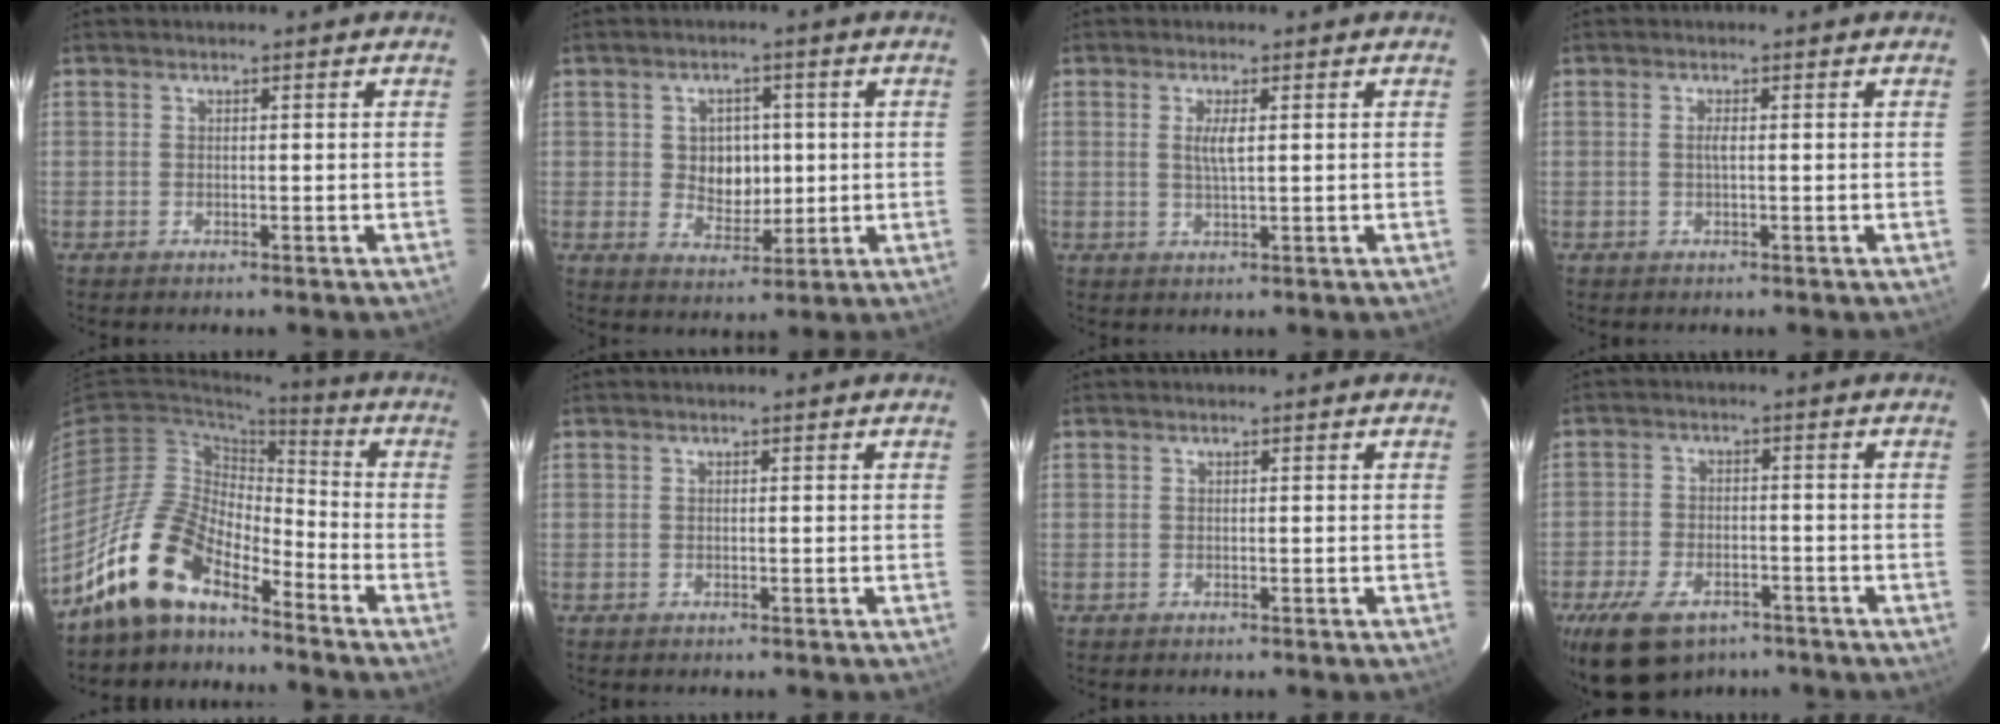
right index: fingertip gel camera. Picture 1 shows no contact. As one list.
[{"total": 6.5, "force": [0.4, 5.3, 3.8], "torque": [-0.064, 0.006, 0.016]}, {"total": 2.6, "force": [0.6, 0.4, 2.5], "torque": [-0.049, -0.002, 0.010]}, {"total": 1.1, "force": [0.0, 0.0, 1.1], "torque": [-0.021, 0.002, -0.002]}, {"total": 14.0, "force": [-10.9, 5.6, 6.8], "torque": [-0.131, 0.010, -0.216]}, {"total": 0.0}, {"total": 0.0}, {"total": 13.1, "force": [-8.7, 7.2, 6.6], "torque": [-0.160, -0.014, -0.139]}]